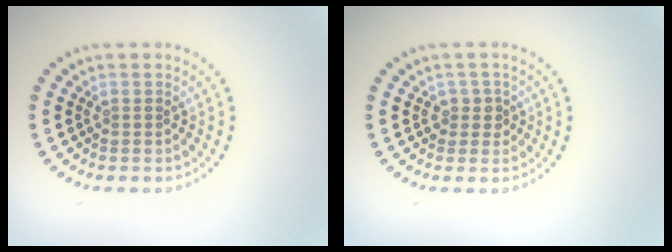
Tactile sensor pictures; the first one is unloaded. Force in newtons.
{"total": 1.5, "press": 1.3, "slide": 0.8}